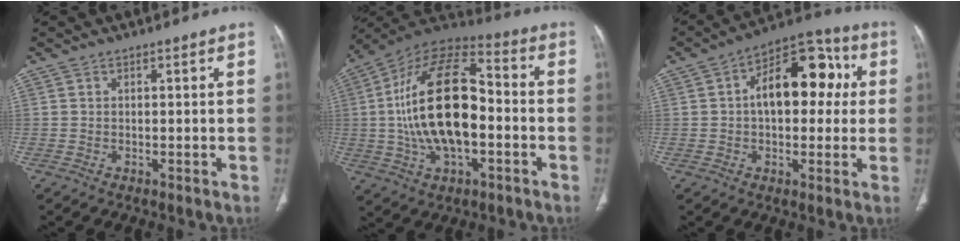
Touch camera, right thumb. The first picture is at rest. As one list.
[{"total": 22.4, "force": [-1.9, 11.5, 19.1], "torque": [-0.345, 0.036, -0.033]}, {"total": 15.7, "force": [2.2, 9.2, 12.5], "torque": [-0.142, 0.039, 0.024]}]